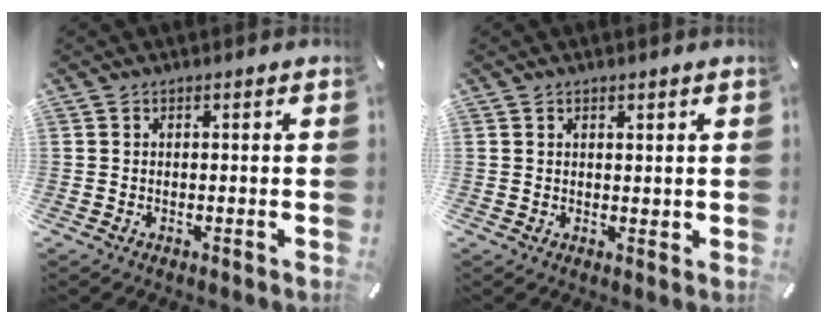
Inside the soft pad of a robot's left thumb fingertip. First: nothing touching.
{"total": 1.4, "force": [0.9, 1.0, 0.5], "torque": [-0.001, -0.001, 0.015]}